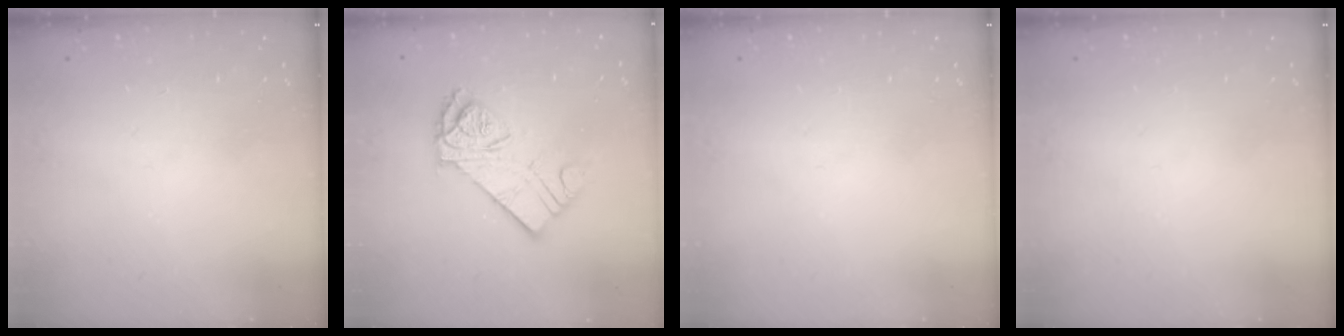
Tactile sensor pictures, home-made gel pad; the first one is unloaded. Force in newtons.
{"total": 12.9, "press": 12.9, "slide": 0.7}
{"total": 0.0}
{"total": 0.0}